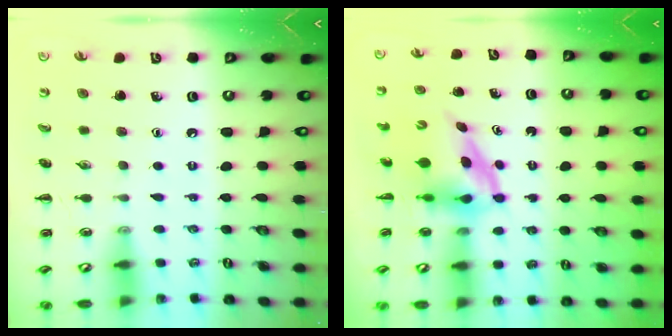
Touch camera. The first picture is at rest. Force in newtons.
{"total": 3.9, "press": 3.8, "slide": 0.6}